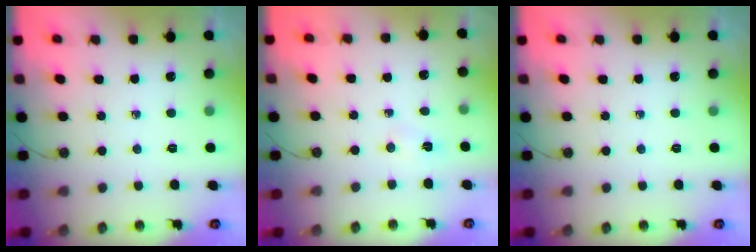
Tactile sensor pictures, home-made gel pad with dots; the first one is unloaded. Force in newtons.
{"total": 2.7, "press": 1.1, "slide": 2.5}
{"total": 0.0}